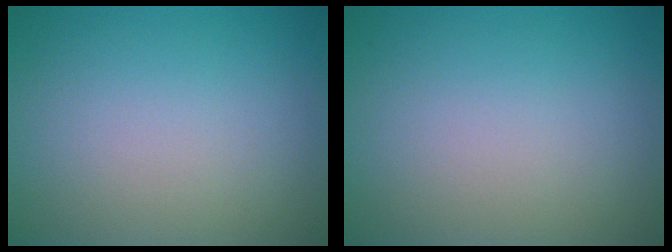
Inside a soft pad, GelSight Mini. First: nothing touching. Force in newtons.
{"total": 0.0}